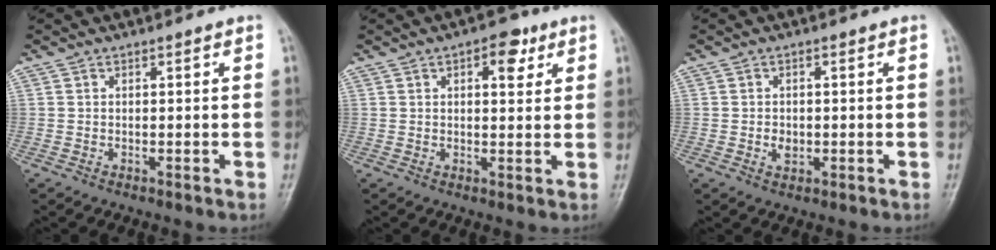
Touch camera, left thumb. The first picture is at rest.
{"total": 5.3, "force": [2.5, 2.7, 3.8], "torque": [-0.032, -0.005, 0.029]}
{"total": 2.2, "force": [-0.4, 1.7, 1.4], "torque": [-0.017, 0.001, -0.003]}